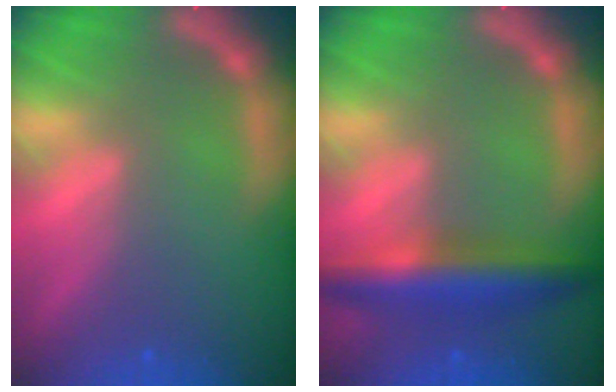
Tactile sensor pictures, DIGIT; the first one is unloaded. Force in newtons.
{"total": 5.9}